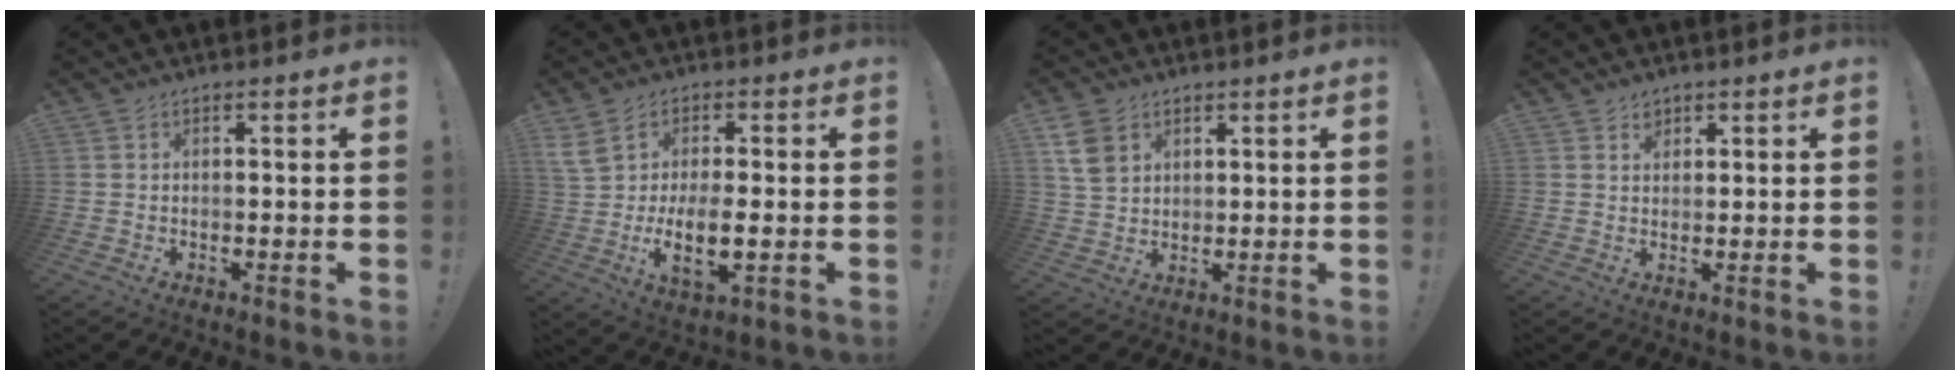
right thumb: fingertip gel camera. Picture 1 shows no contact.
{"total": 10.1, "force": [0.0, 4.4, 9.1], "torque": [-0.180, -0.019, -0.003]}
{"total": 7.8, "force": [3.9, 5.6, 3.8], "torque": [-0.068, -0.007, 0.077]}
{"total": 2.4, "force": [1.6, 1.8, 0.4], "torque": [0.004, -0.010, 0.026]}